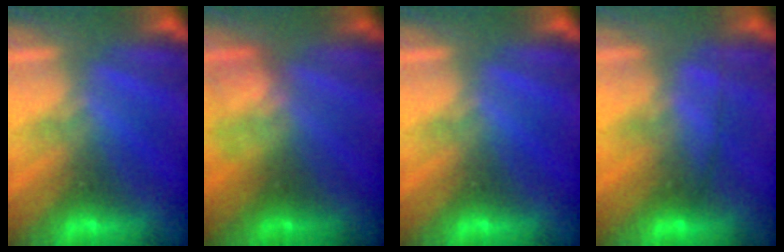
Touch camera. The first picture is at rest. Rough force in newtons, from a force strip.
{"total": 2.4}
{"total": 0.0}
{"total": 2.4}